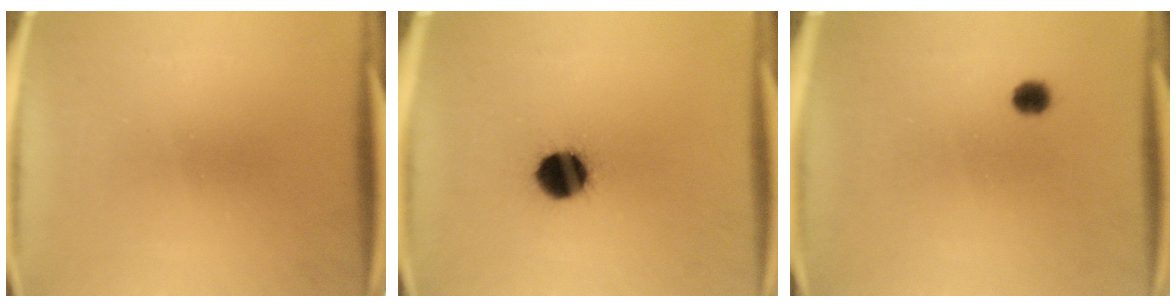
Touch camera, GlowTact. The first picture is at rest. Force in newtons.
{"total": 10.5}
{"total": 1.9}